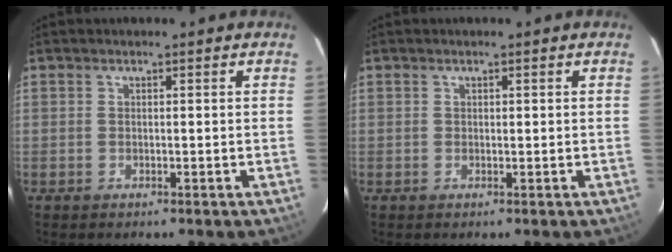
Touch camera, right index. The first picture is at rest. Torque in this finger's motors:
{"motor_torque": [-0.26, 0.35, -0.02, -0.01]}